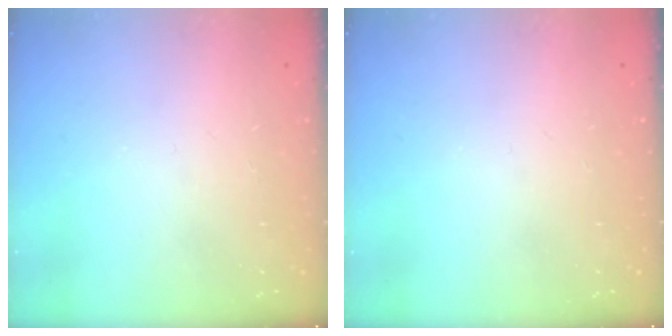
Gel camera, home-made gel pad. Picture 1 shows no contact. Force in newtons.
{"total": 0.0}